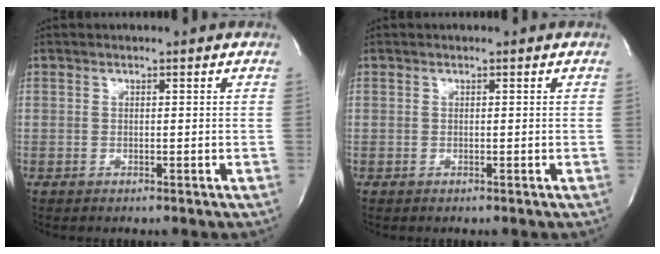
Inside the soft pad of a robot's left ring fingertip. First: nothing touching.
{"total": 0.0}